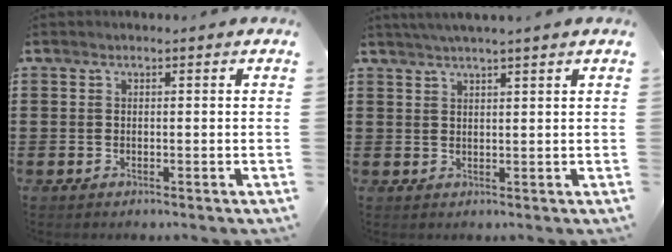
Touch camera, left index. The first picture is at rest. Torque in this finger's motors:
{"motor_torque": [1.00, -1.14, 0.31, 0.06]}